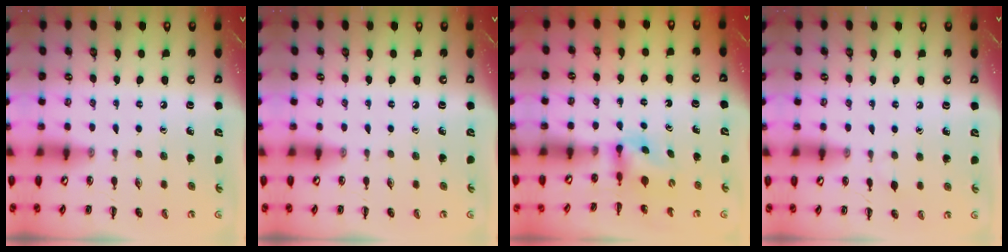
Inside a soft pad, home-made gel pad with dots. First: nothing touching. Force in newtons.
{"total": 0.0}
{"total": 2.9, "press": 2.6, "slide": 1.2}
{"total": 4.5, "press": 4.2, "slide": 1.5}